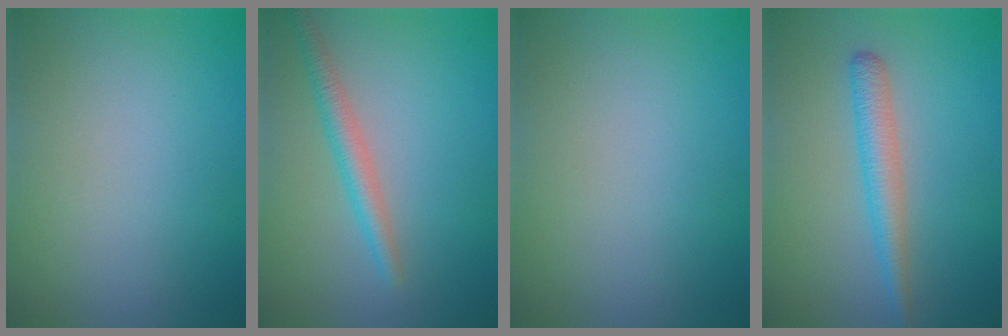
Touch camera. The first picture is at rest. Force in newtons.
{"total": 2.5, "press": 2.5, "slide": 0.1}
{"total": 0.0}
{"total": 2.8, "press": 2.8, "slide": 0.2}